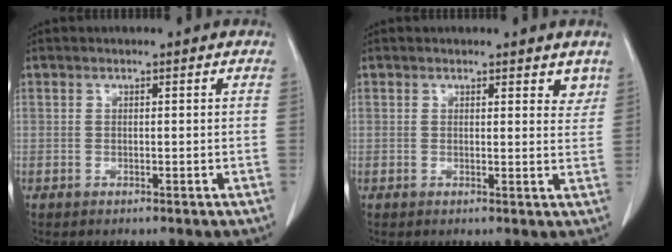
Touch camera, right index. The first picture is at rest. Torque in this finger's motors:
{"motor_torque": [0.02, 0.02, -0.08, 0.00]}